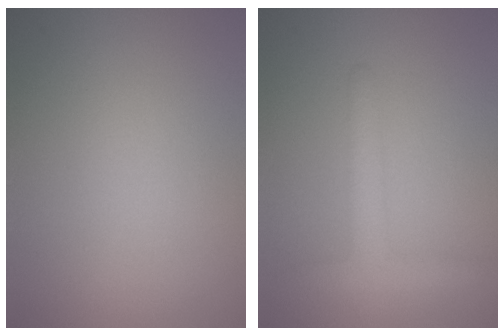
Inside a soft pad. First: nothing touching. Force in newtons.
{"total": 2.8, "press": 2.8, "slide": 0.2}